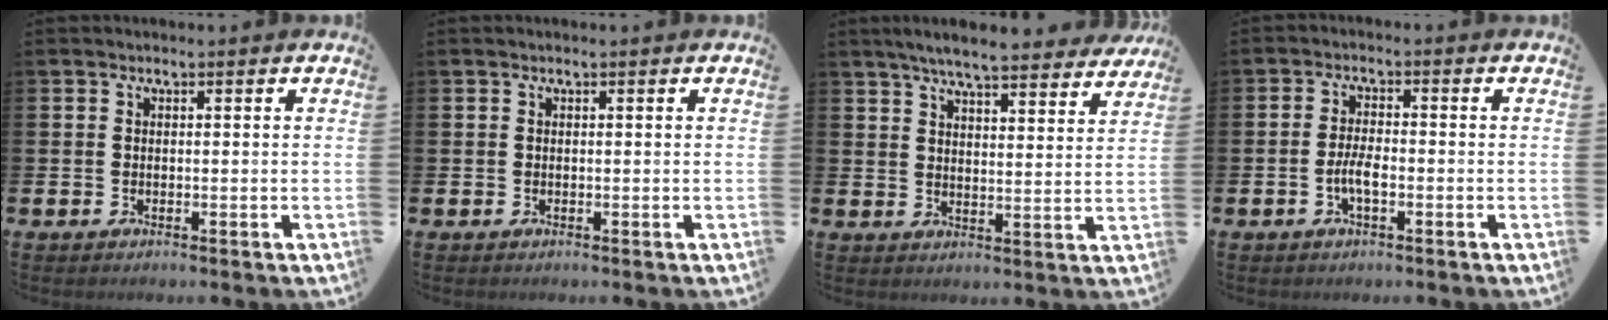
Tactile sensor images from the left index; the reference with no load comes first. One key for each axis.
{"total": 0.0}
{"total": 6.6, "fx": 6.2, "fy": 0.7, "fz": 2.0, "tx": -0.046, "ty": -0.036, "tz": 0.107}
{"total": 3.0, "fx": -0.9, "fy": 1.0, "fz": 2.7, "tx": -0.053, "ty": 0.000, "tz": -0.021}